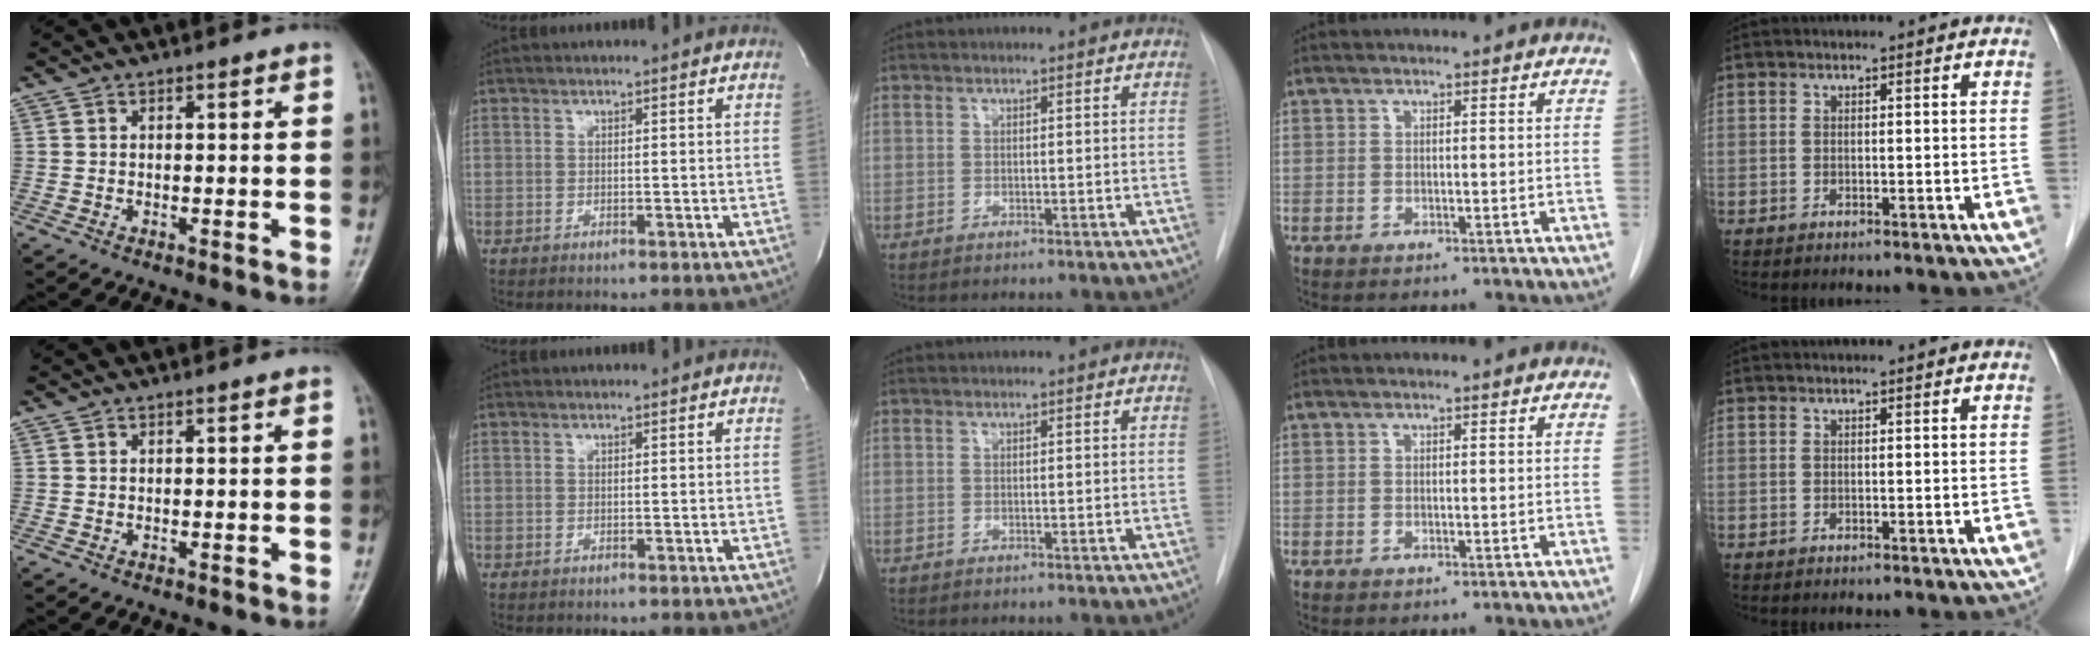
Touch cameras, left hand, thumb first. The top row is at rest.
{}